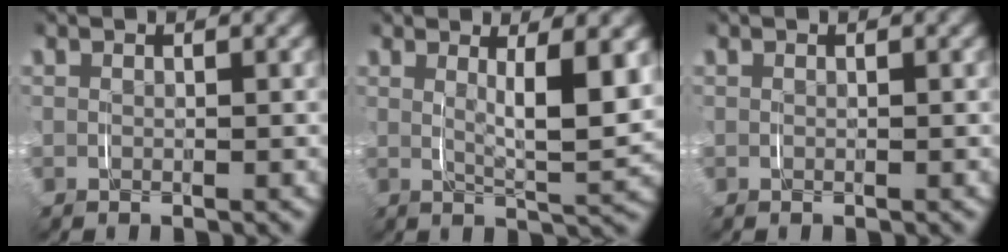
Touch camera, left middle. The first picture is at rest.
{"total": 4.5, "force": [2.2, 0.4, 3.9], "torque": [-0.049, 0.004, 0.036]}
{"total": 0.0}